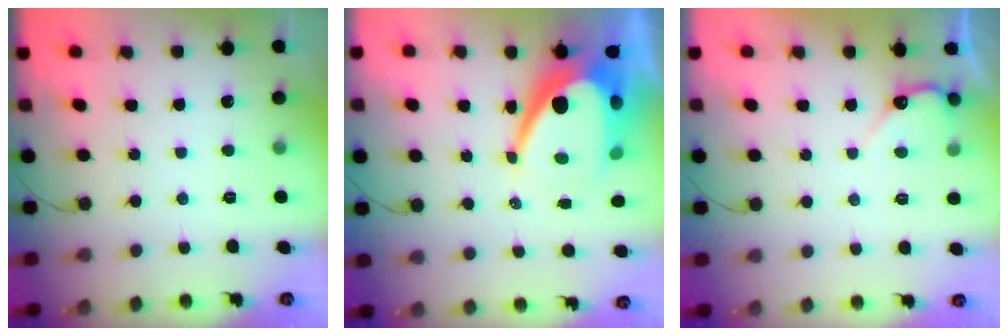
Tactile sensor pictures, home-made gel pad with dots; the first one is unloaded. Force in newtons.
{"total": 16.5, "press": 16.4, "slide": 1.5}
{"total": 4.4, "press": 4.4, "slide": 0.4}